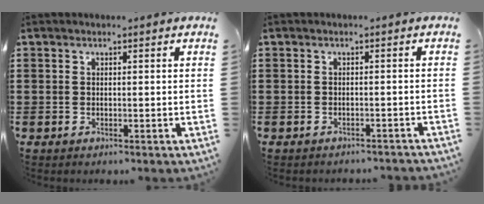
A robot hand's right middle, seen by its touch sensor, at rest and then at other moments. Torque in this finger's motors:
{"motor_torque": [0.07, -0.06, 0.13, 0.09]}